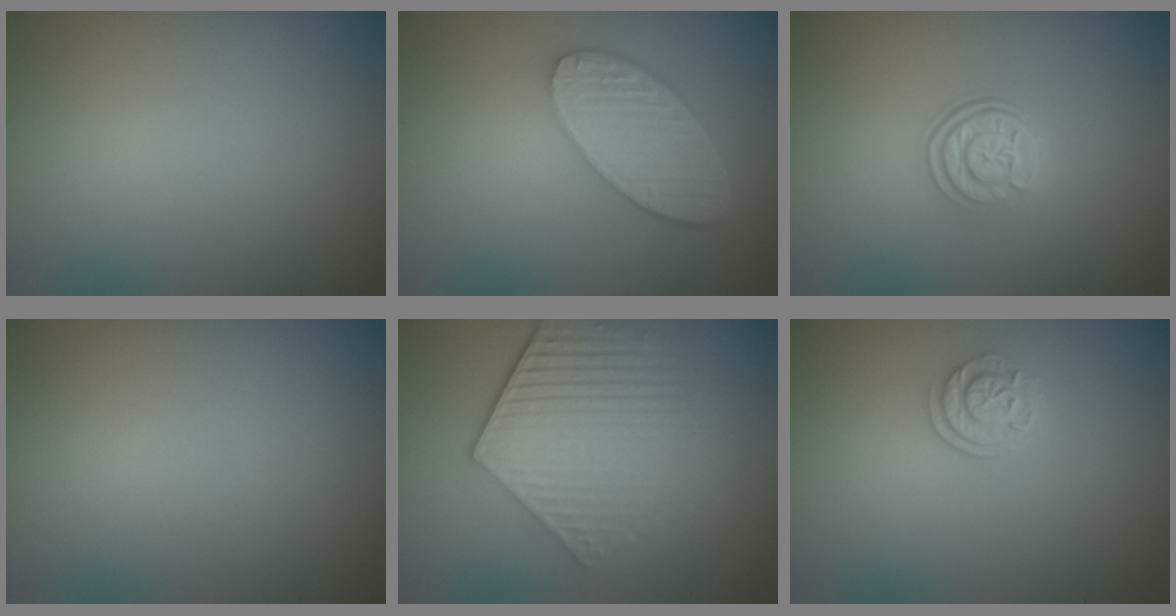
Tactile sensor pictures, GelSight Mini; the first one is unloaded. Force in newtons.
{"total": 6.0, "press": 4.7, "slide": 3.8}
{"total": 3.0, "press": 2.4, "slide": 1.8}
{"total": 0.0}
{"total": 6.2, "press": 4.5, "slide": 4.3}
{"total": 2.2, "press": 1.7, "slide": 1.4}